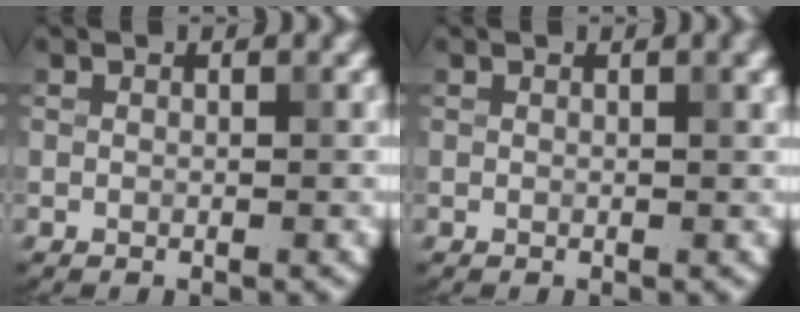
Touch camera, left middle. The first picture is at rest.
{"total": 1.0, "force": [0.4, 0.2, 0.9], "torque": [-0.015, 0.003, 0.007]}